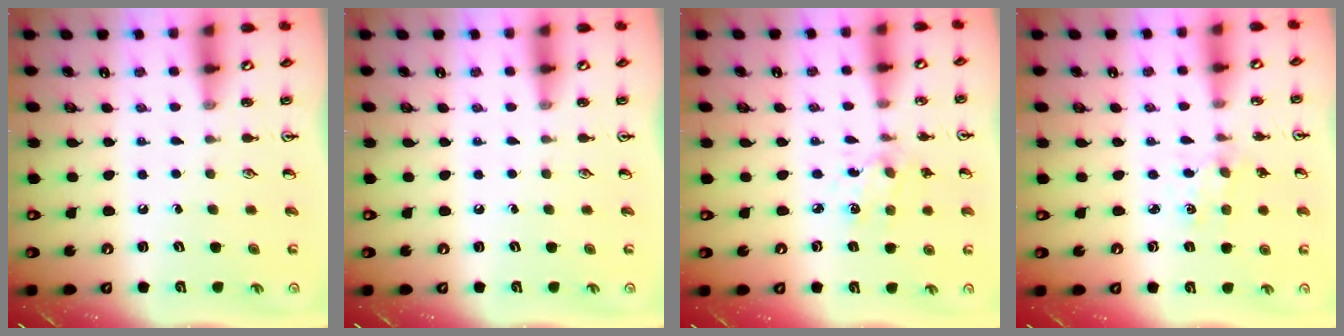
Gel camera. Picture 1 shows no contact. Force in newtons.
{"total": 0.0}
{"total": 3.0, "press": 2.8, "slide": 1.0}
{"total": 1.1, "press": 1.1, "slide": 0.3}